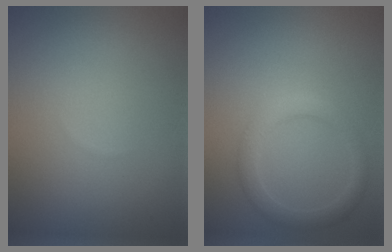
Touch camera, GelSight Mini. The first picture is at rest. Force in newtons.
{"total": 2.3, "press": 2.3, "slide": 0.1}